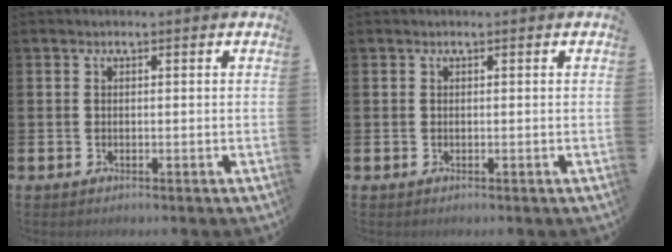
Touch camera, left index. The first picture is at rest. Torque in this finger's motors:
{"motor_torque": [-0.13, -0.12, 0.02, 0.01]}